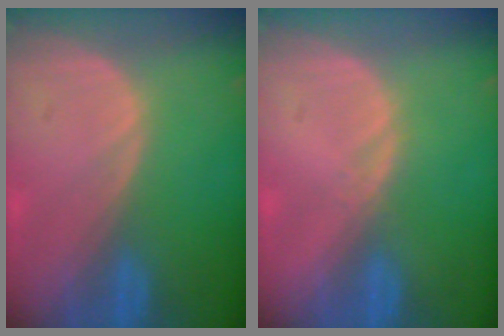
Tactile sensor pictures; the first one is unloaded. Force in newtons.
{"total": 0.8, "press": 0.6, "slide": 0.5}